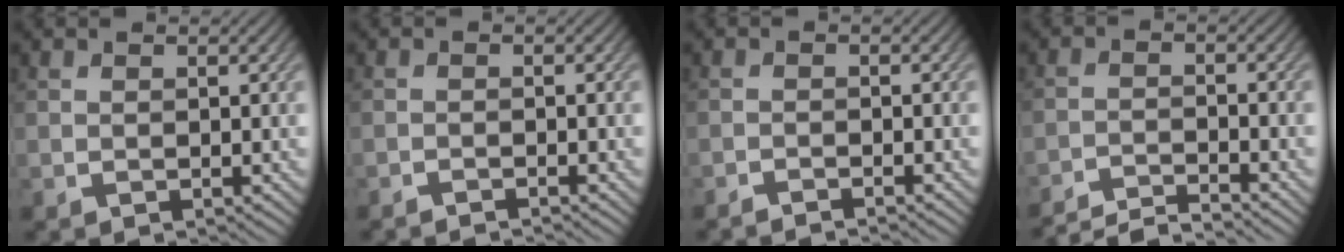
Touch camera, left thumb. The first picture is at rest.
{"total": 1.4, "force": [-1.3, 0.1, 0.3], "torque": [-0.005, -0.001, -0.026]}
{"total": 1.8, "force": [-1.7, 0.1, 0.6], "torque": [-0.011, -0.002, -0.035]}
{"total": 5.7, "force": [-5.3, 0.6, 2.0], "torque": [-0.035, 0.009, -0.102]}